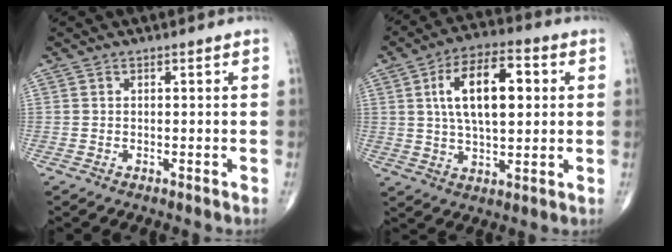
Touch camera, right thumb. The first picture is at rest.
{"total": 14.7, "force": [3.1, 7.0, 12.6], "torque": [-0.199, 0.007, 0.052]}